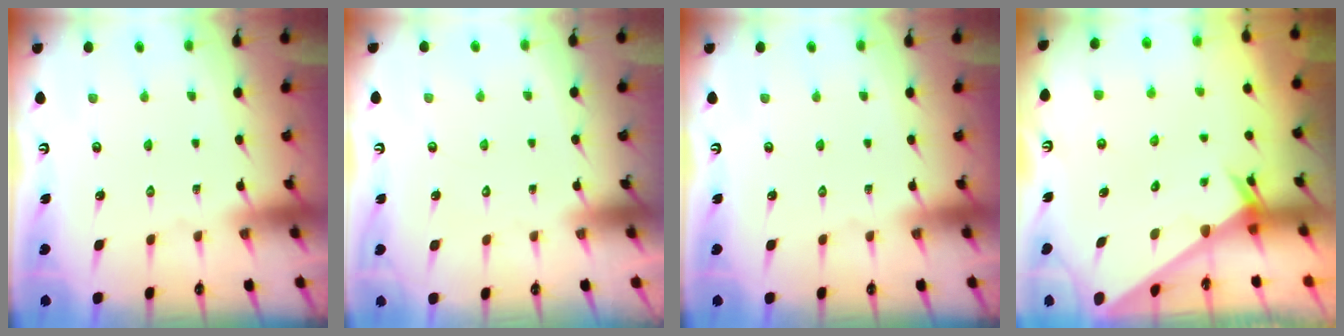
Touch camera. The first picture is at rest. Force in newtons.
{"total": 1.7, "press": 1.7, "slide": 0.1}
{"total": 0.0}
{"total": 2.3, "press": 2.3, "slide": 0.1}